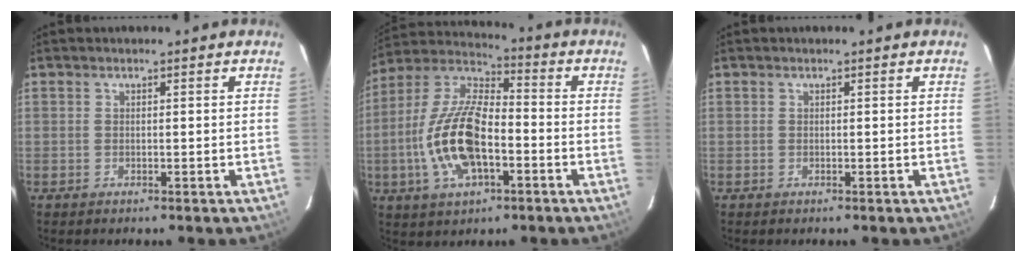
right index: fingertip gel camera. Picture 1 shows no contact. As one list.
[{"total": 16.9, "force": [-4.5, 7.6, 14.4], "torque": [-0.301, 0.001, -0.086]}, {"total": 0.0}]